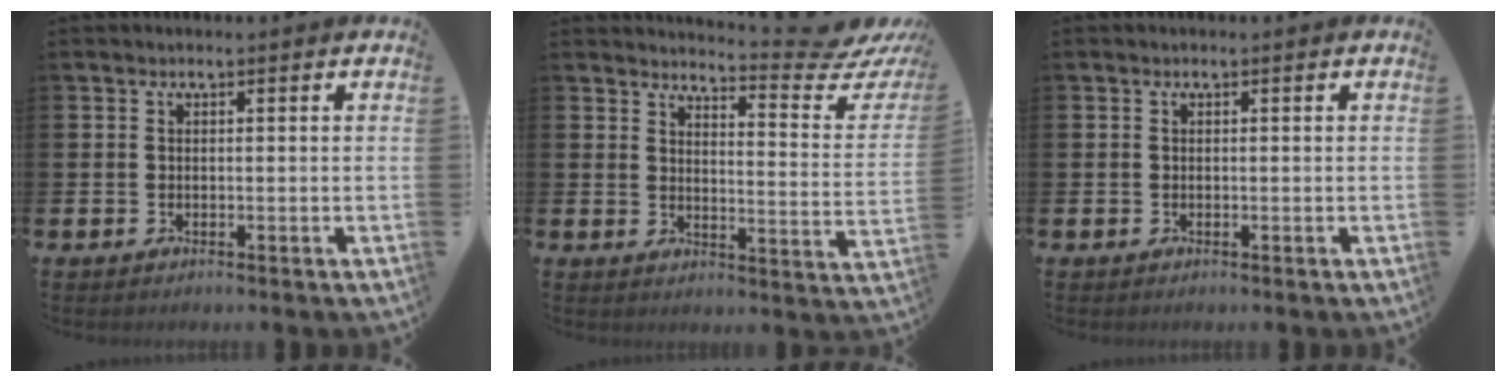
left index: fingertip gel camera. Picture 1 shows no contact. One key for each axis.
{"total": 5.1, "fx": 4.7, "fy": 0.0, "fz": 2.0, "tx": -0.032, "ty": -0.053, "tz": 0.068}
{"total": 0.0}